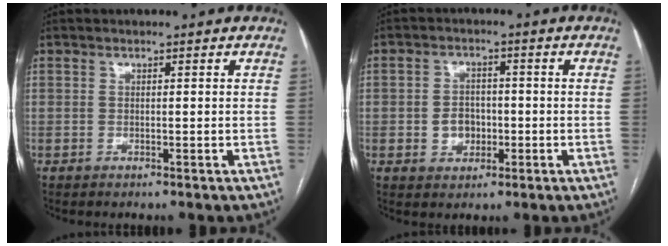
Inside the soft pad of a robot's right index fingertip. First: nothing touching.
{"total": 4.5, "force": [-0.9, 3.6, 2.5], "torque": [-0.044, 0.009, -0.009]}